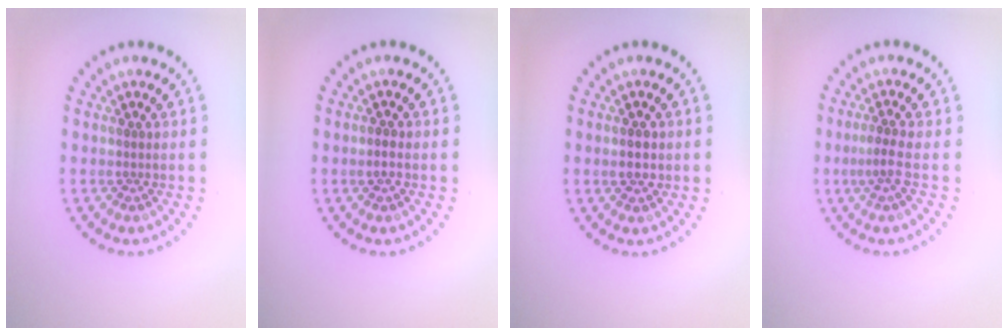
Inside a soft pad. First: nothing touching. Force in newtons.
{"total": 1.0, "press": 1.0, "slide": 0.2}
{"total": 1.5, "press": 1.5, "slide": 0.2}
{"total": 2.0, "press": 1.4, "slide": 1.4}